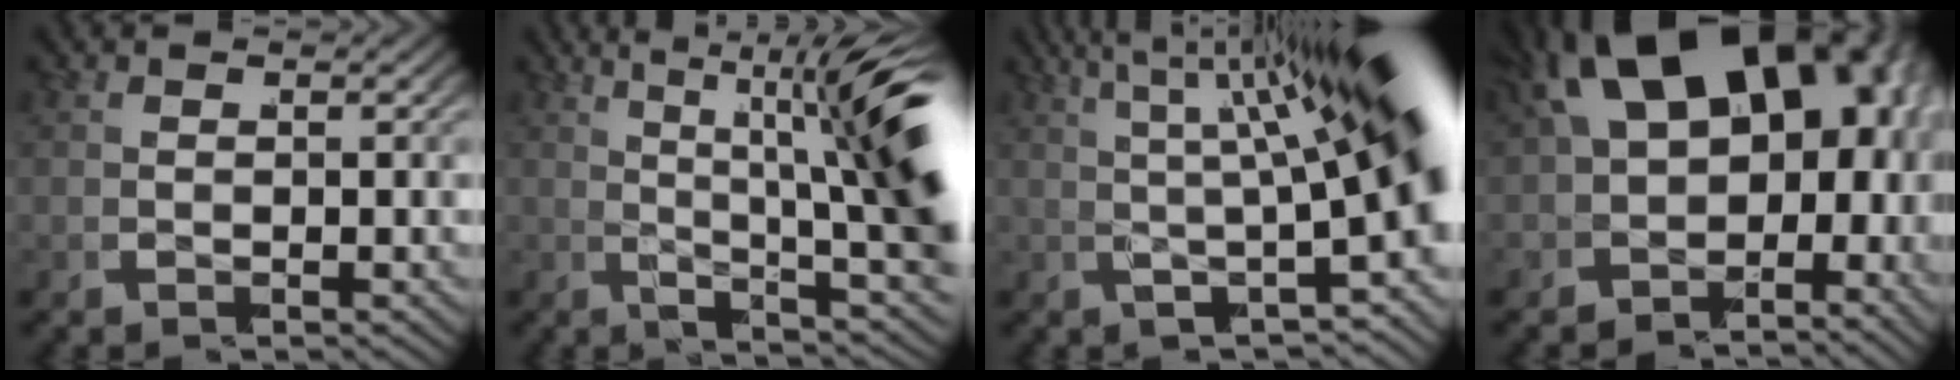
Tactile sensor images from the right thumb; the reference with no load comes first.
{"total": 11.7, "force": [0.2, 5.3, 10.4], "torque": [-0.141, -0.016, -0.002]}
{"total": 11.1, "force": [1.3, 4.4, 10.1], "torque": [-0.117, 0.026, 0.007]}
{"total": 15.0, "force": [0.2, 10.8, 10.4], "torque": [-0.183, -0.026, -0.008]}